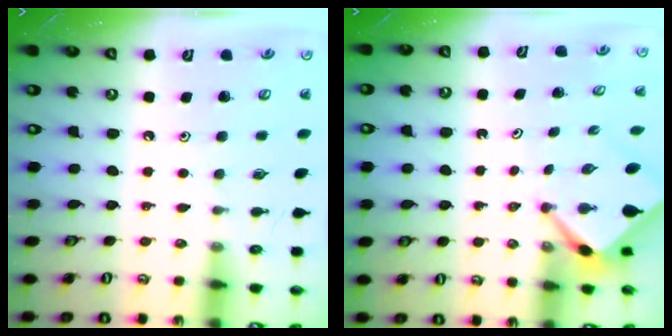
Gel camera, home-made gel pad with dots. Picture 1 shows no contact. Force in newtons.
{"total": 2.6, "press": 2.6, "slide": 0.3}